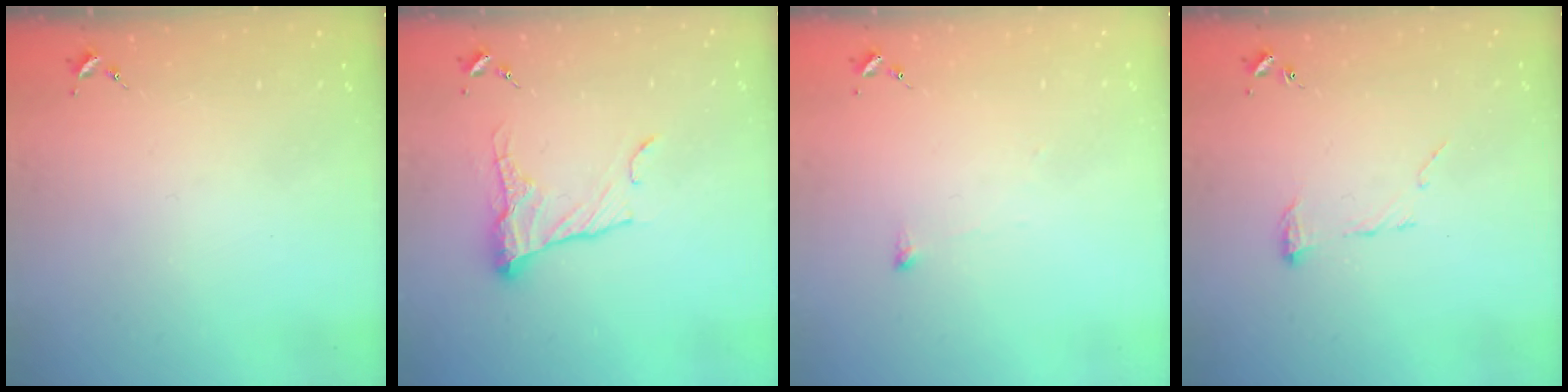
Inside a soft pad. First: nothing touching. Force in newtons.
{"total": 13.1, "press": 13.1, "slide": 0.9}
{"total": 2.7, "press": 2.6, "slide": 0.5}
{"total": 8.3, "press": 8.3, "slide": 0.6}